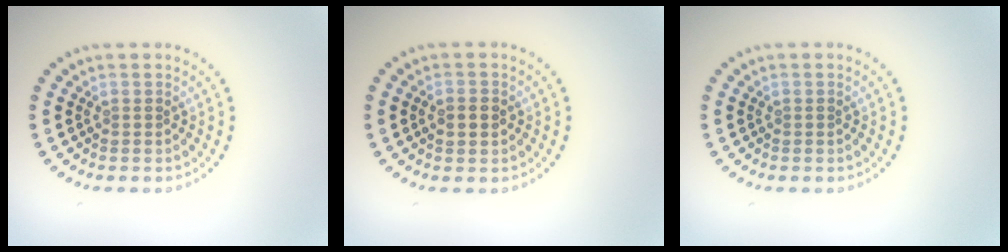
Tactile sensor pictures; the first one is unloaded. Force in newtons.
{"total": 2.1, "press": 2.1, "slide": 0.1}
{"total": 0.0}